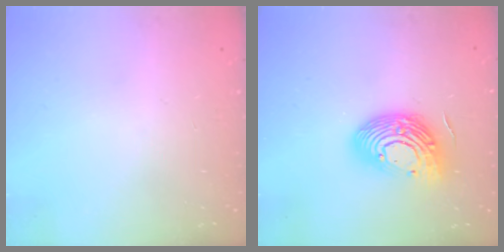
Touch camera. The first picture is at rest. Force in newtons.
{"total": 16.1, "press": 16.0, "slide": 1.3}